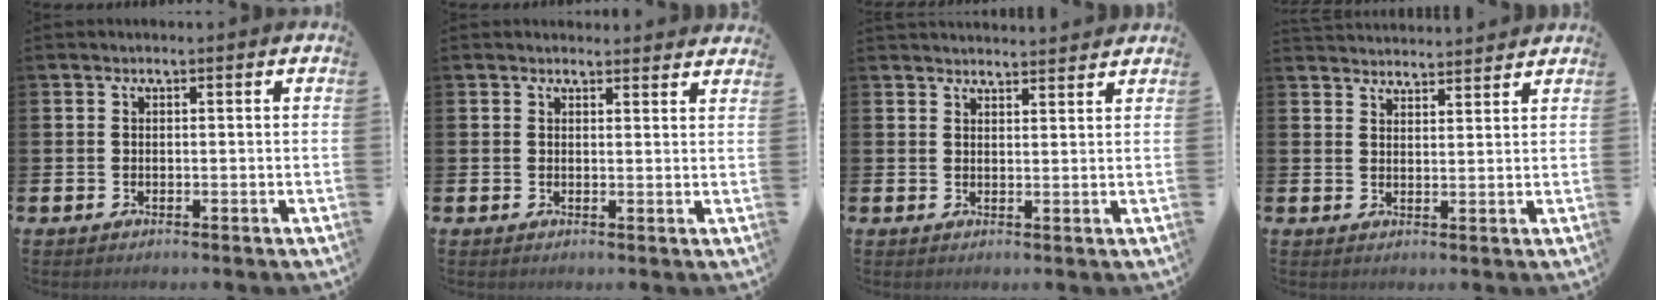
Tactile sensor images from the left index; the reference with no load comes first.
{"total": 1.7, "force": [1.7, 0.3, -0.1], "torque": [0.008, -0.010, 0.029]}
{"total": 2.6, "force": [2.6, 0.2, -0.1], "torque": [-0.003, -0.015, 0.048]}
{"total": 3.3, "force": [3.3, 0.2, -0.3], "torque": [-0.002, -0.021, 0.061]}